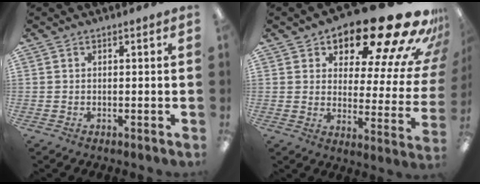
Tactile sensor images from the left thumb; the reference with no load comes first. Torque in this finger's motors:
{"motor_torque": [0.56, 0.64, 1.41, -1.37, 0.09]}